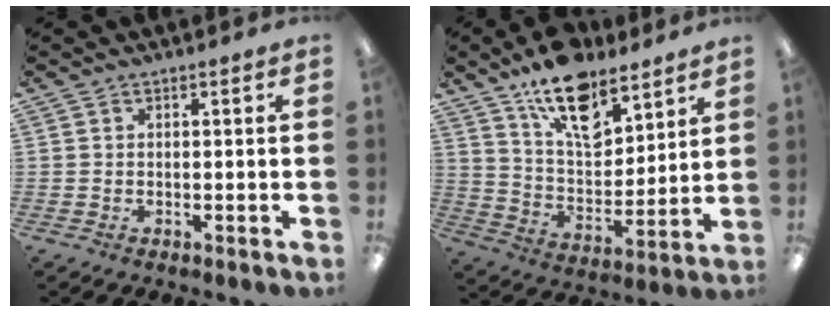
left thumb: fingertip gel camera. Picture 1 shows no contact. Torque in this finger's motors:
{"motor_torque": [1.17, 0.59, 1.54, -1.25, 0.09]}